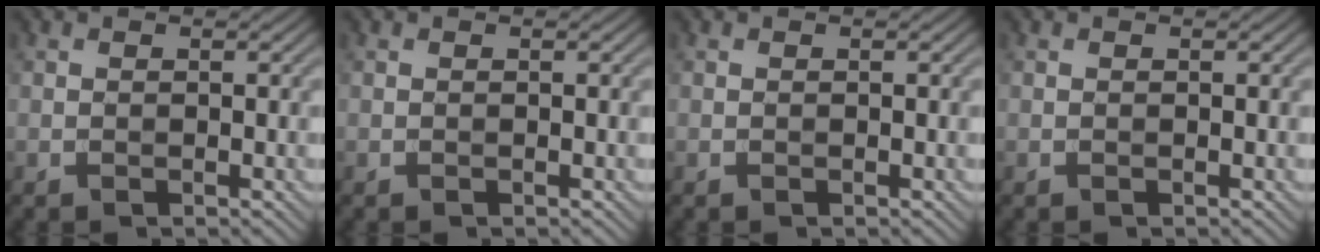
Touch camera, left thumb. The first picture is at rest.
{"total": 0.0}
{"total": 0.0}
{"total": 0.0}